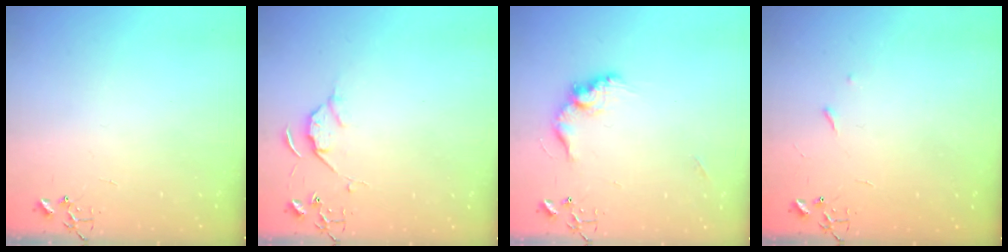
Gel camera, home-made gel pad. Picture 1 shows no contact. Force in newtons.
{"total": 5.7, "press": 5.7, "slide": 0.8}
{"total": 12.6, "press": 12.6, "slide": 0.7}
{"total": 2.9, "press": 2.8, "slide": 0.5}